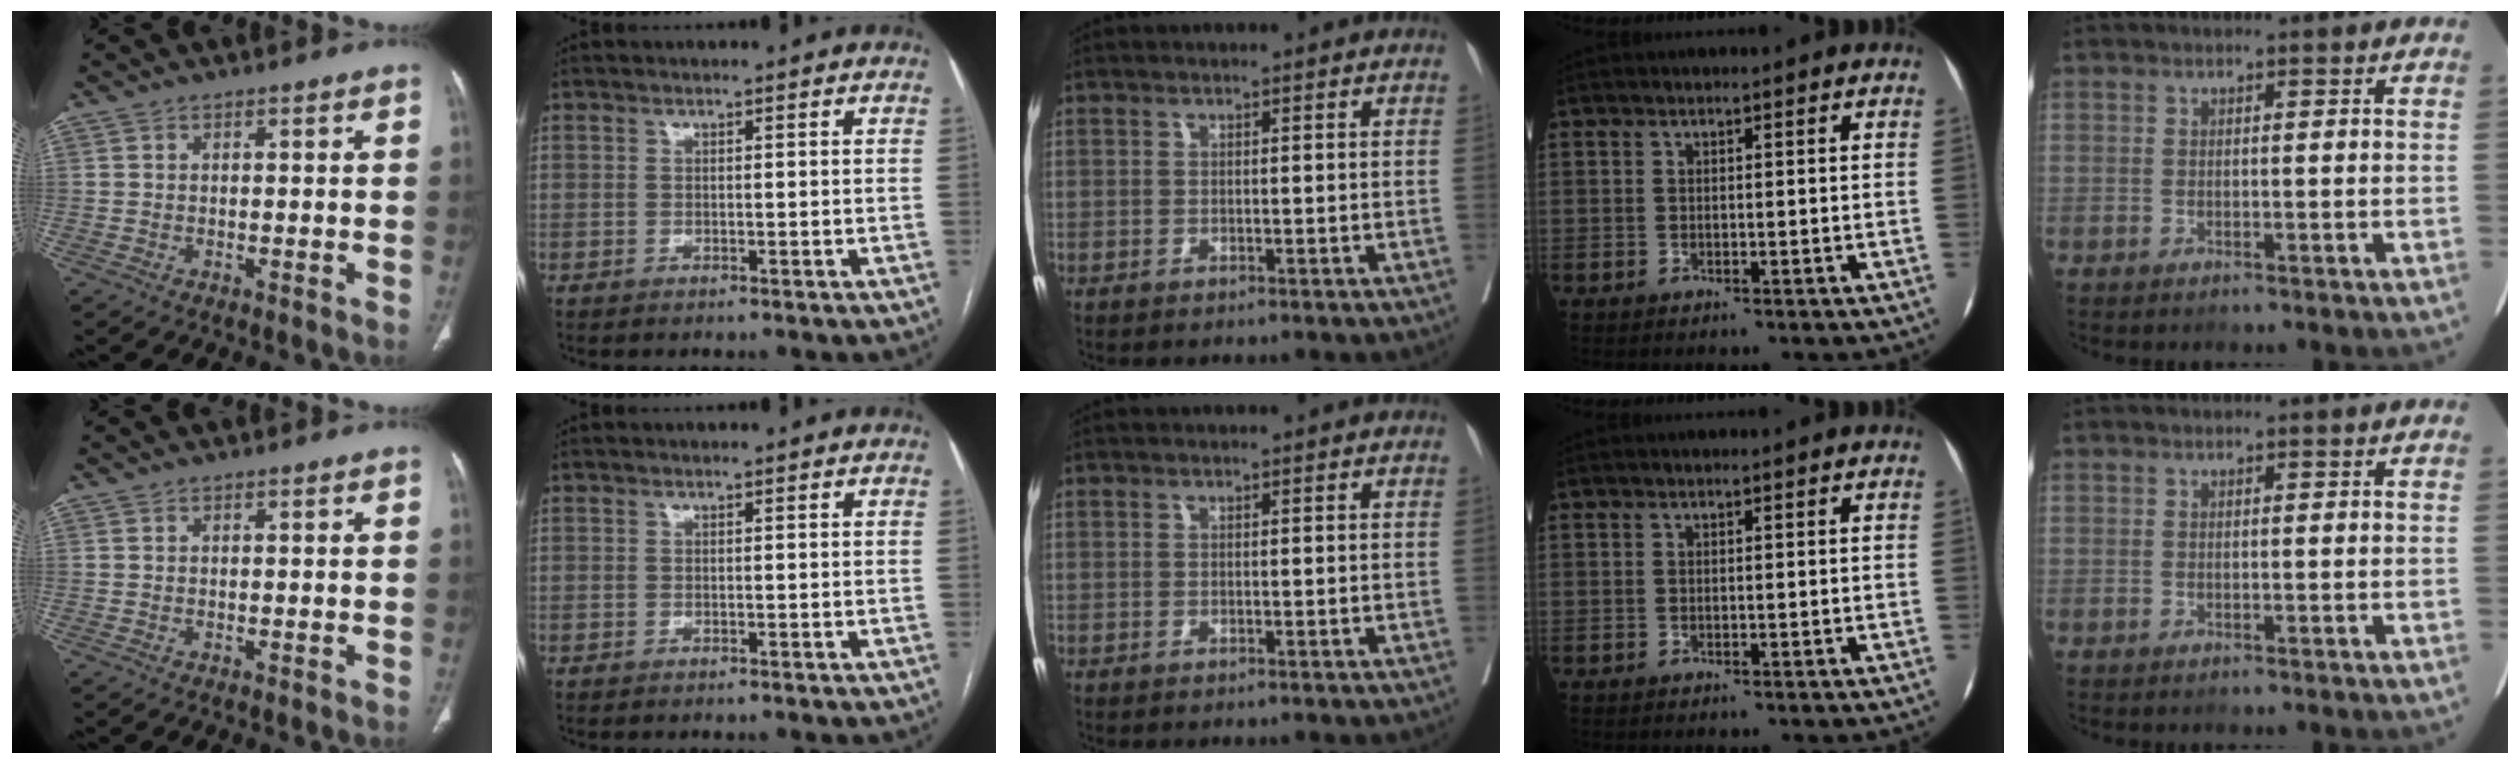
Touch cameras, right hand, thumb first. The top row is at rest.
{}